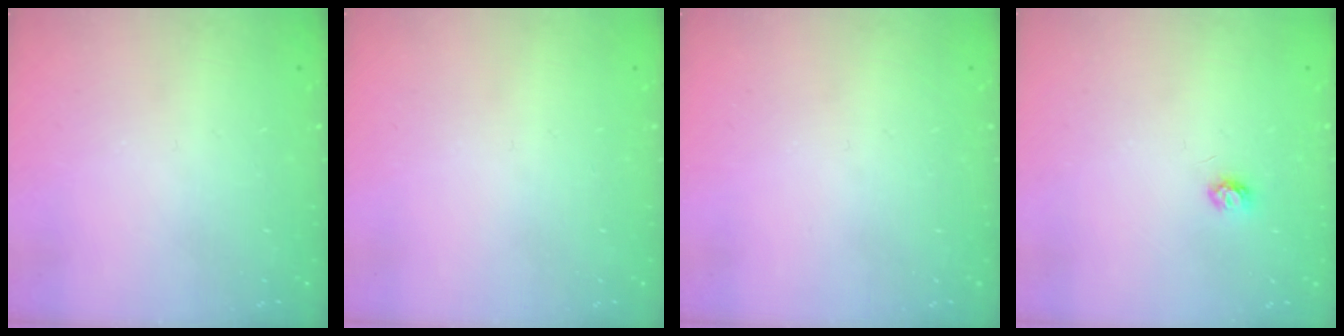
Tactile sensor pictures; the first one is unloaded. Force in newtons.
{"total": 0.0}
{"total": 0.0}
{"total": 3.4, "press": 3.4, "slide": 0.3}